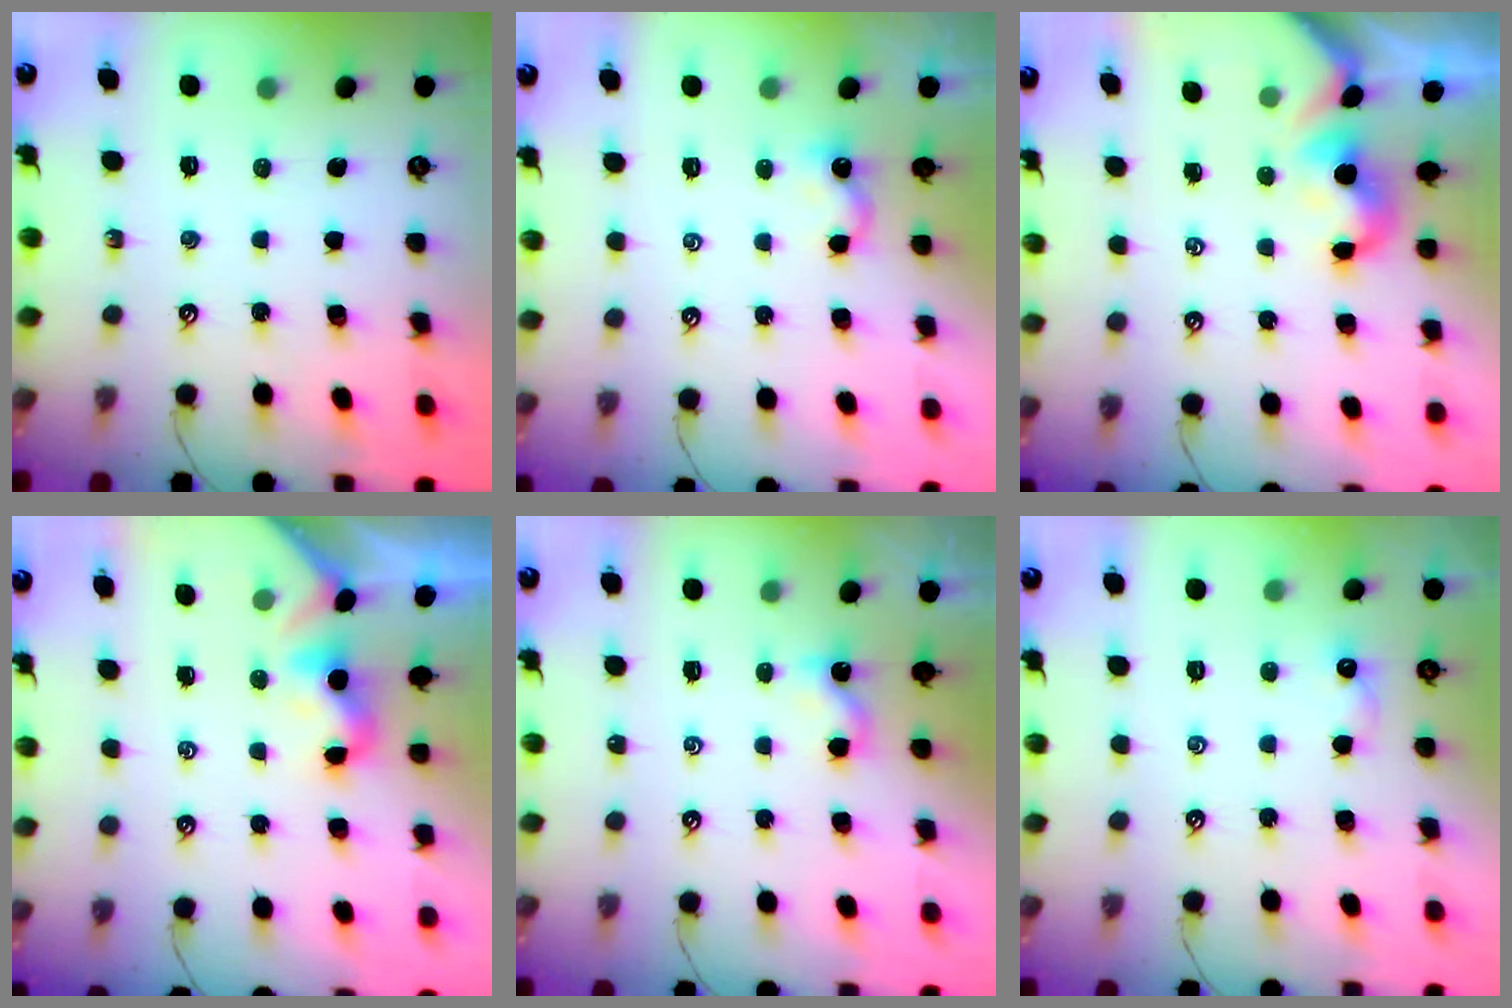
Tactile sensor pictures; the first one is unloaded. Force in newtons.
{"total": 3.8, "press": 3.8, "slide": 0.1}
{"total": 1.2, "press": 1.1, "slide": 0.6}
{"total": 2.0, "press": 1.9, "slide": 0.5}
{"total": 0.0}
{"total": 1.6, "press": 1.5, "slide": 0.4}